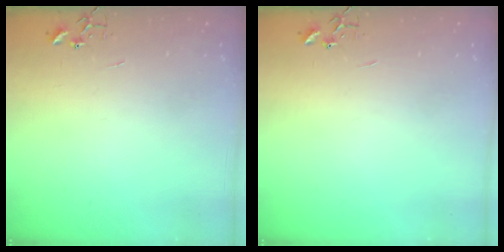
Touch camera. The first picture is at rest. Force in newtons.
{"total": 0.0}